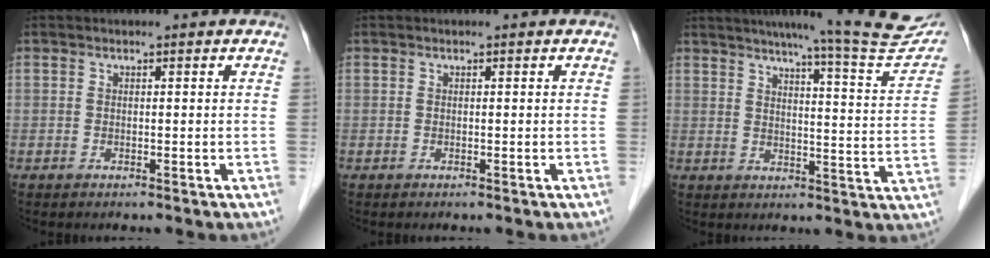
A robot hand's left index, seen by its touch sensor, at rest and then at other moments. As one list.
[{"total": 0.0}, {"total": 17.7, "force": [15.9, -0.3, 7.8], "torque": [-0.102, -0.059, 0.187]}]